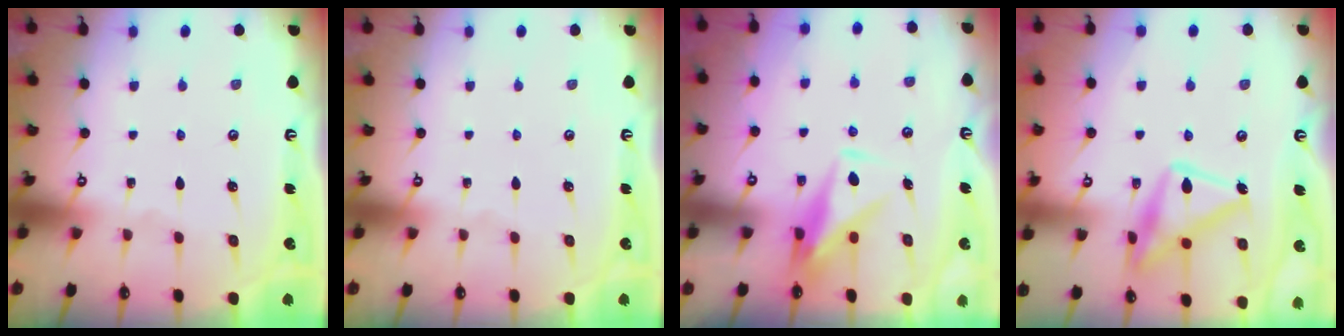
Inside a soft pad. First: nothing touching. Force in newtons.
{"total": 0.0}
{"total": 8.5, "press": 8.5, "slide": 0.4}
{"total": 17.0, "press": 16.9, "slide": 0.9}